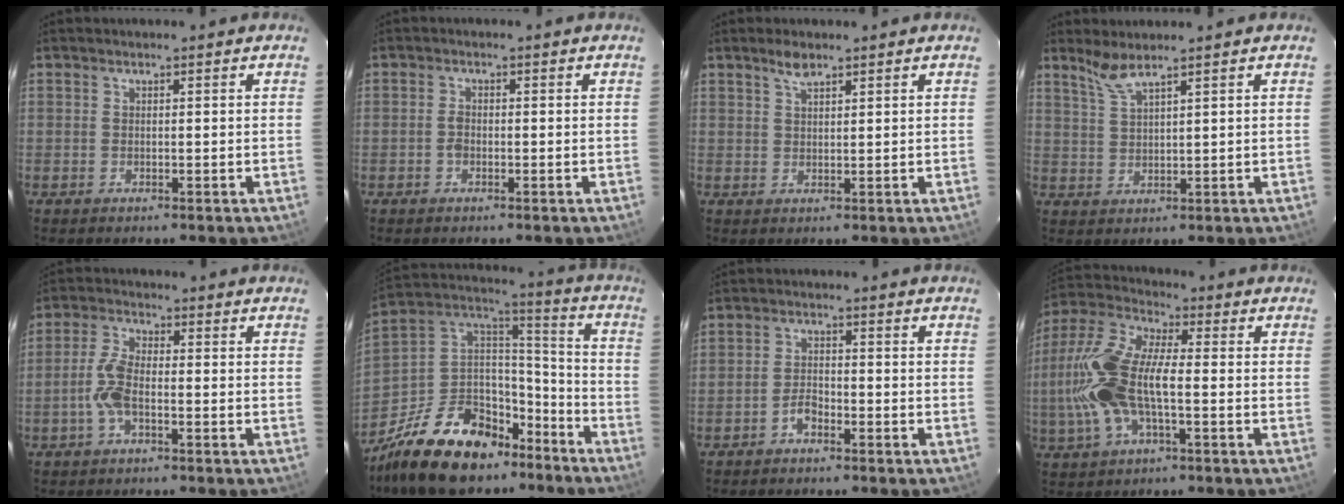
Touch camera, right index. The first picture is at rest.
{"total": 1.6, "force": [-0.6, 1.0, 1.0], "torque": [-0.021, 0.004, -0.013]}
{"total": 2.5, "force": [1.9, 0.8, 1.4], "torque": [-0.026, 0.006, 0.037]}
{"total": 3.5, "force": [3.0, -0.2, 1.9], "torque": [-0.042, 0.002, 0.064]}
{"total": 5.5, "force": [-1.9, 2.0, 4.8], "torque": [-0.108, 0.008, -0.040]}
{"total": 23.9, "force": [-15.6, 13.2, 12.3], "torque": [-0.268, 0.034, -0.241]}
{"total": 2.9, "force": [-2.1, 1.3, 1.5], "torque": [-0.035, 0.007, -0.039]}
{"total": 15.8, "force": [-2.2, 6.5, 14.2], "torque": [-0.306, 0.009, -0.049]}